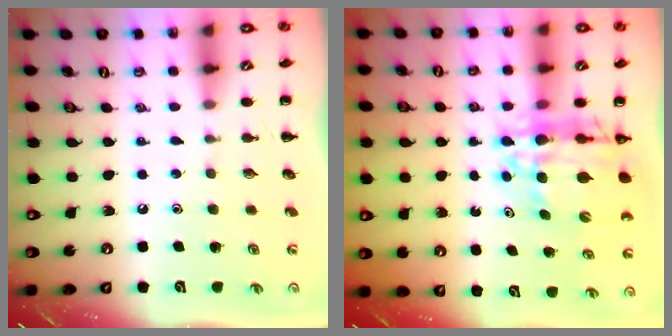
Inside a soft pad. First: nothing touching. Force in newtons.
{"total": 13.8, "press": 13.2, "slide": 4.0}